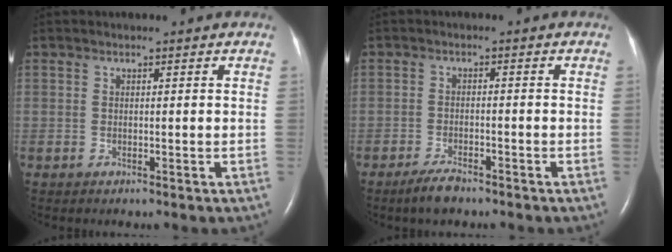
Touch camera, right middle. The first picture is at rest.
{"total": 3.3, "force": [-2.7, 0.8, 1.8], "torque": [-0.046, -0.006, -0.047]}